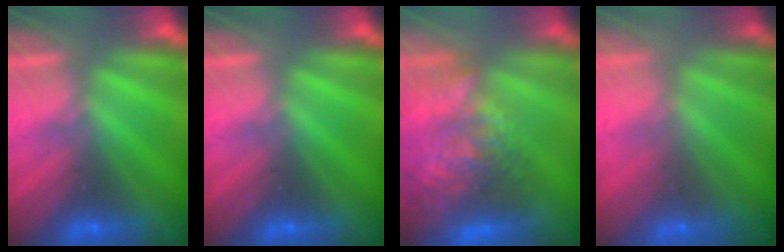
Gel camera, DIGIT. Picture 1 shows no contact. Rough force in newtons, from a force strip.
{"total": 0.0}
{"total": 10.5}
{"total": 9.4}